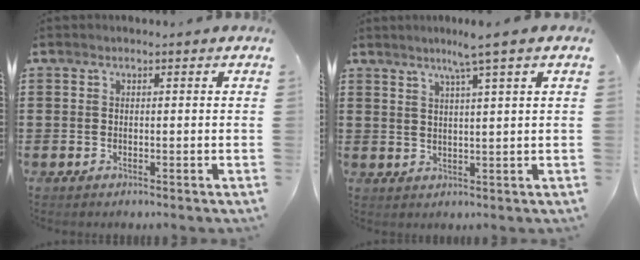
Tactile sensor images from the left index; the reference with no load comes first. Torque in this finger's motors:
{"motor_torque": [2.14, 0.00, 0.18, 0.08]}